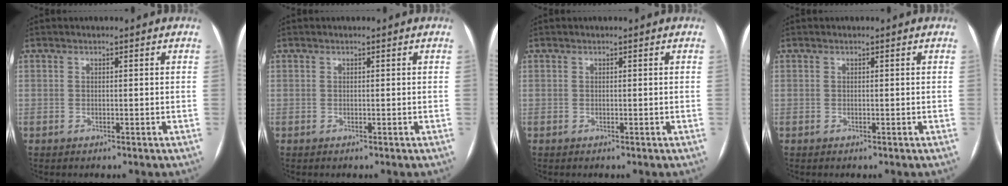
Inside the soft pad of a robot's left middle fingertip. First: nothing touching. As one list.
[{"total": 0.0}, {"total": 0.0}, {"total": 0.0}]